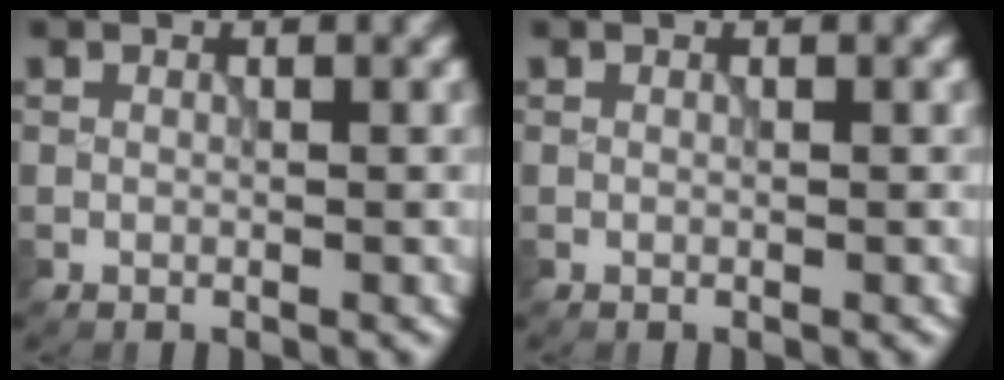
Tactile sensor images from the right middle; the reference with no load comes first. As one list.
[{"total": 0.0}]